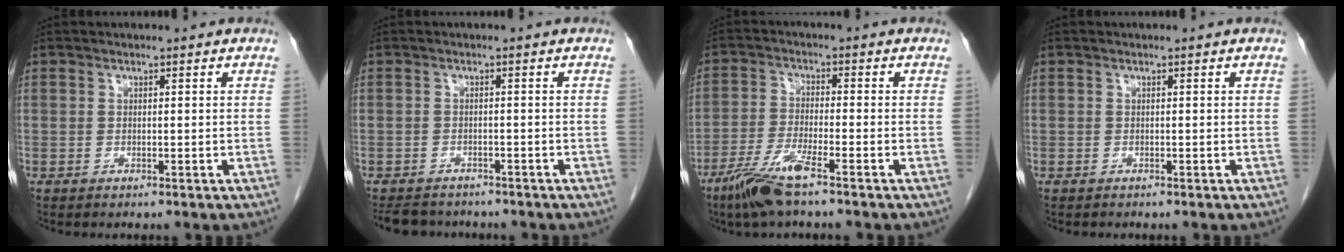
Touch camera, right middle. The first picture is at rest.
{"total": 6.3, "force": [-5.7, 2.2, 1.4], "torque": [-0.020, -0.005, -0.082]}
{"total": 7.2, "force": [-4.9, 0.3, 5.2], "torque": [-0.111, -0.017, -0.098]}
{"total": 0.0}